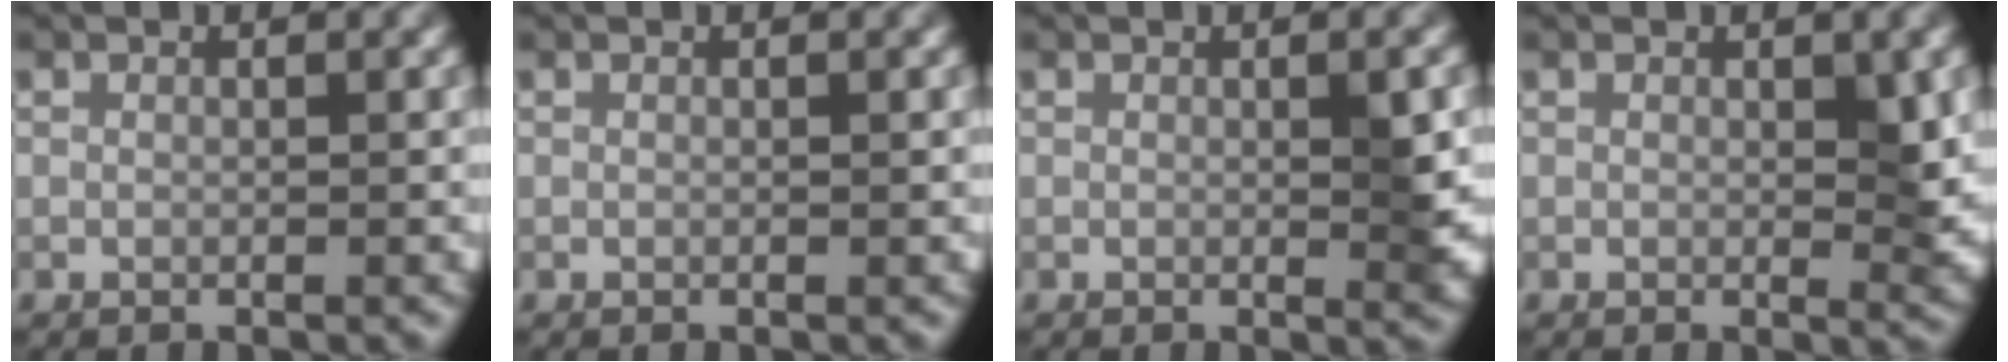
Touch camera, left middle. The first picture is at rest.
{"total": 0.0}
{"total": 2.5, "force": [0.0, 0.3, 2.5], "torque": [-0.034, -0.003, 0.000]}
{"total": 2.6, "force": [0.3, 0.8, 2.4], "torque": [-0.029, -0.006, 0.004]}